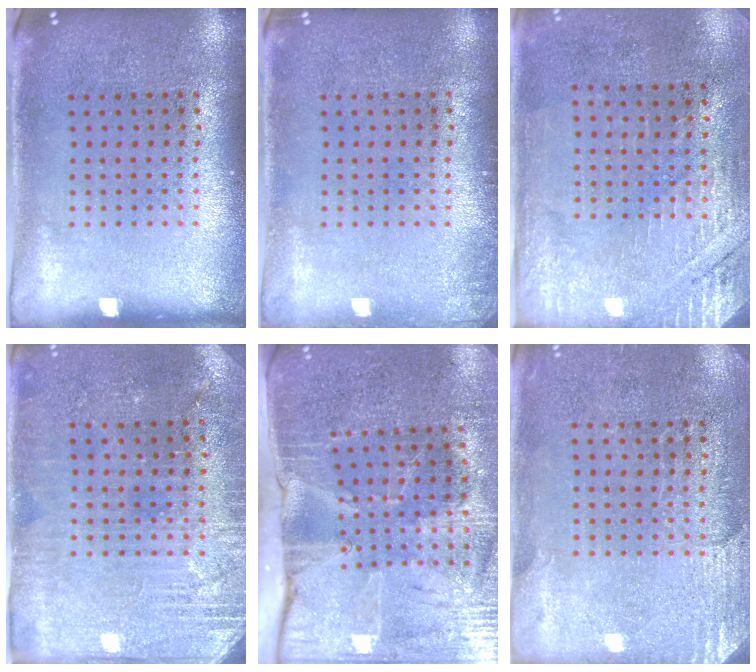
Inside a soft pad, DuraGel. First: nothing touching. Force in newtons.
{"total": 0.7, "press": 0.6, "slide": 0.2}
{"total": 2.7, "press": 2.5, "slide": 1.1}
{"total": 2.8, "press": 2.7, "slide": 0.6}
{"total": 4.2, "press": 3.6, "slide": 2.2}
{"total": 2.6, "press": 2.4, "slide": 1.1}